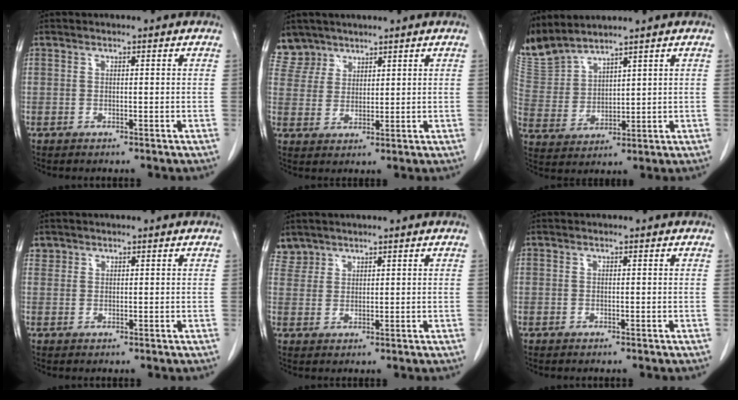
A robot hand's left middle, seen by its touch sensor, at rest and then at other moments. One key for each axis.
{"total": 5.3, "fx": 4.3, "fy": 2.9, "fz": -0.6, "tx": 0.020, "ty": 0.001, "tz": 0.088}
{"total": 8.4, "fx": 8.2, "fy": 0.4, "fz": 1.5, "tx": -0.057, "ty": 0.010, "tz": 0.186}
{"total": 1.2, "fx": 0.9, "fy": 0.8, "fz": -0.1, "tx": 0.010, "ty": 0.005, "tz": 0.013}
{"total": 2.8, "fx": 2.4, "fy": 1.3, "fz": -0.5, "tx": 0.015, "ty": 0.007, "tz": 0.048}
{"total": 0.0}